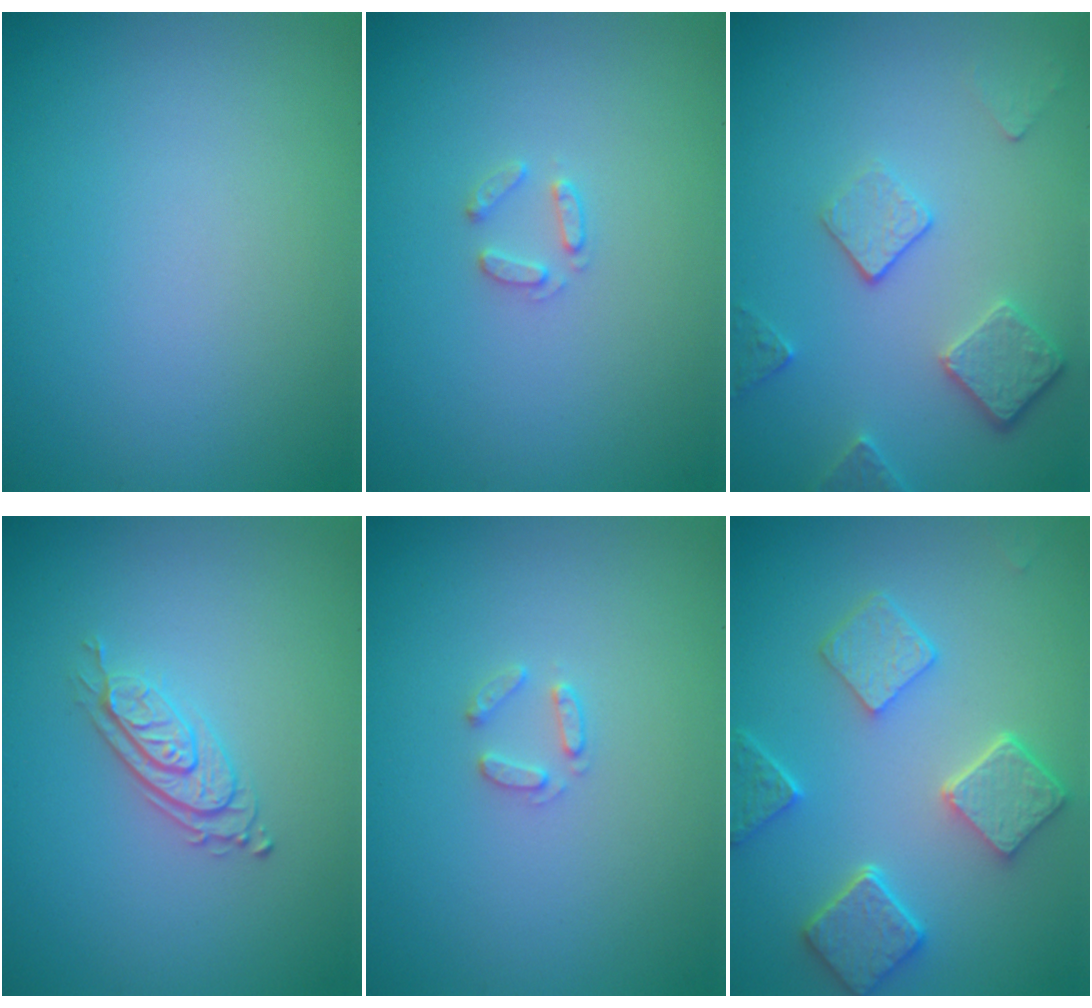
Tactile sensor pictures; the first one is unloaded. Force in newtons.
{"total": 1.1, "press": 1.1, "slide": 0.2}
{"total": 3.6, "press": 2.8, "slide": 2.2}
{"total": 2.8, "press": 2.1, "slide": 1.9}
{"total": 1.1, "press": 1.1, "slide": 0.2}
{"total": 5.5, "press": 4.3, "slide": 3.3}